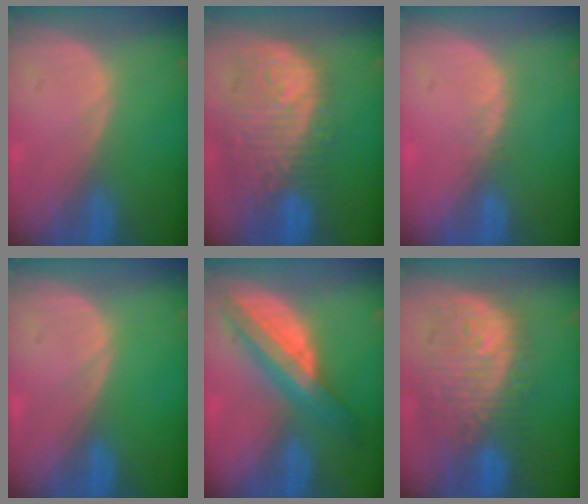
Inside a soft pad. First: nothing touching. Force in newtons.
{"total": 12.1, "press": 10.8, "slide": 5.5}
{"total": 1.3, "press": 1.1, "slide": 0.7}
{"total": 0.0}
{"total": 8.1, "press": 8.0, "slide": 0.5}
{"total": 11.5, "press": 10.6, "slide": 4.5}